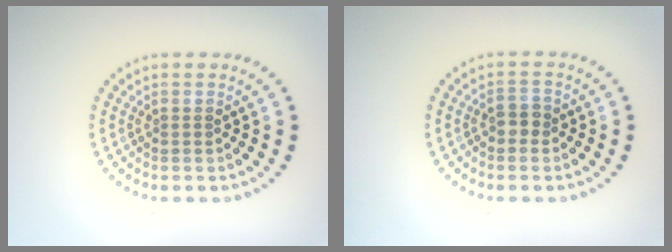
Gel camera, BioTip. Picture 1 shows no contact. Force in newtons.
{"total": 1.3, "press": 1.2, "slide": 0.5}